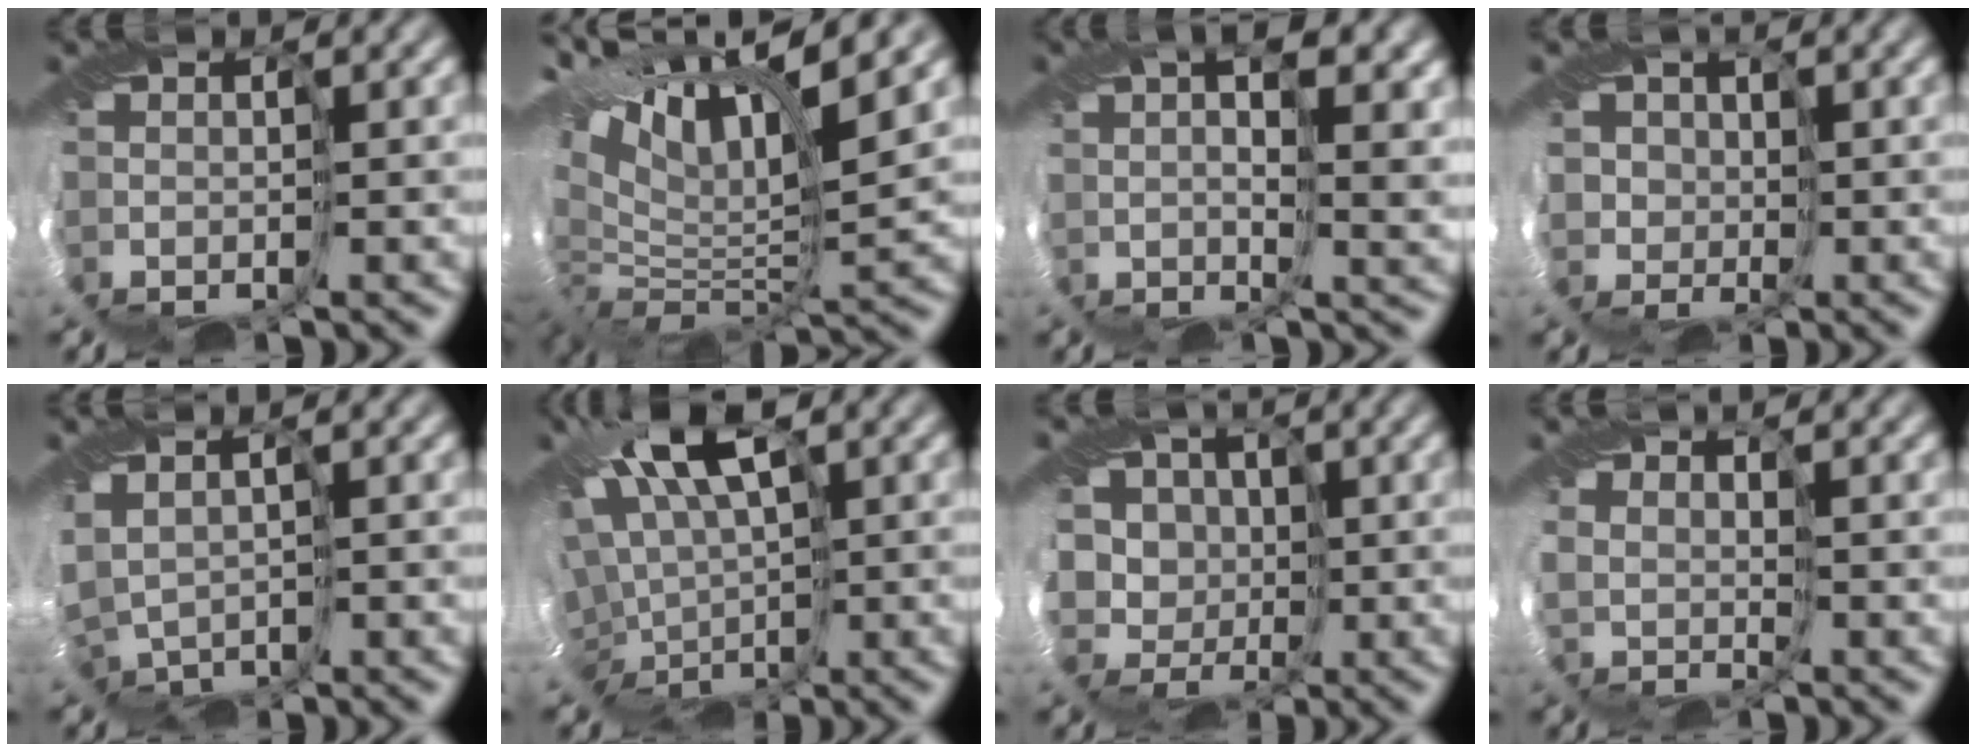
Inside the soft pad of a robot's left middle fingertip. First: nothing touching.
{"total": 11.3, "force": [6.5, 4.5, 8.1], "torque": [-0.188, 0.013, 0.126]}
{"total": 6.8, "force": [3.1, 2.4, 5.5], "torque": [-0.081, 0.023, 0.042]}
{"total": 2.8, "force": [1.9, 0.9, -1.8], "torque": [0.014, -0.001, 0.040]}
{"total": 1.9, "force": [1.1, 1.4, 0.9], "torque": [-0.034, 0.004, 0.033]}
{"total": 9.5, "force": [2.3, 5.6, 7.3], "torque": [-0.151, -0.021, 0.066]}
{"total": 4.7, "force": [3.1, 3.6, 0.0], "torque": [-0.015, 0.012, 0.050]}
{"total": 2.6, "force": [1.9, -1.2, -1.4], "torque": [0.016, -0.001, 0.039]}